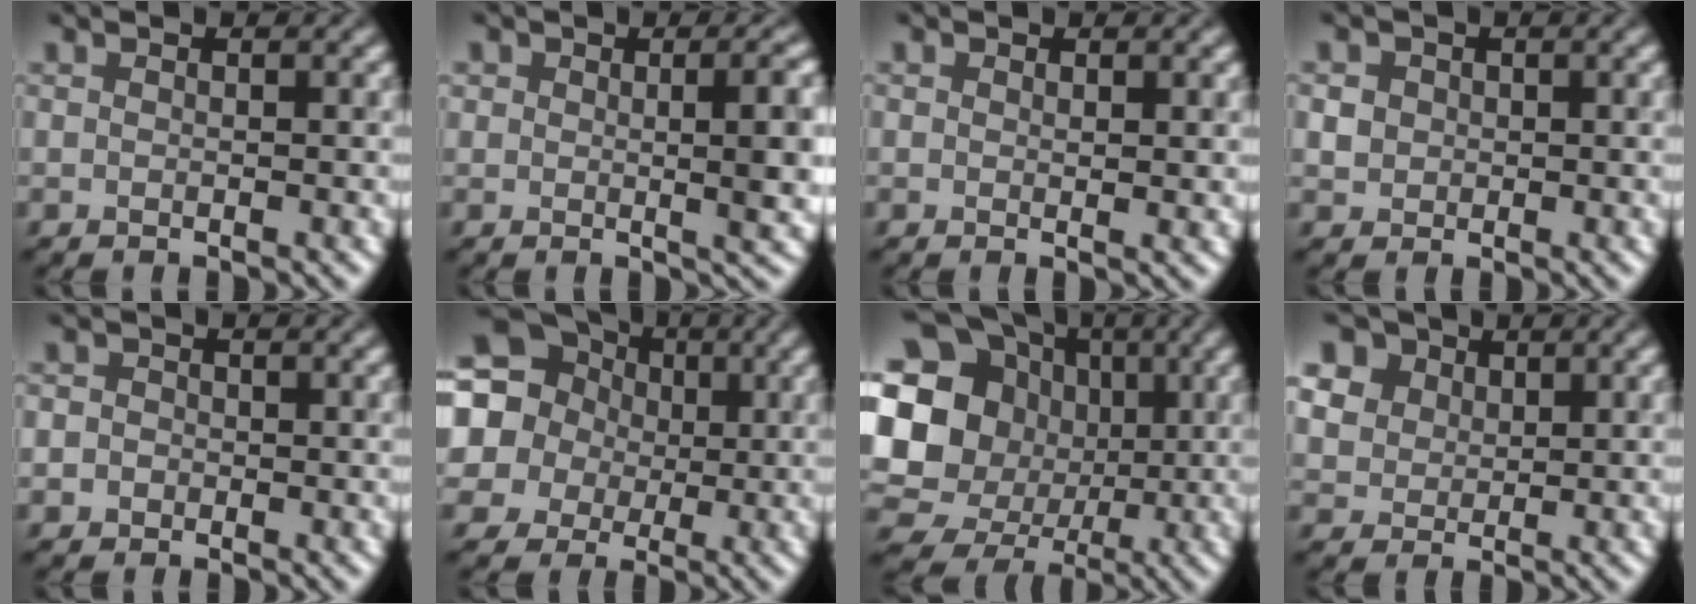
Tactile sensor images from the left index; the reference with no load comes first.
{"total": 4.5, "force": [0.7, 1.4, 4.2], "torque": [-0.047, 0.001, 0.009]}
{"total": 0.7, "force": [0.3, 0.3, 0.6], "torque": [-0.006, -0.004, 0.005]}
{"total": 2.1, "force": [0.6, 1.9, 0.8], "torque": [-0.018, 0.008, 0.014]}
{"total": 2.2, "force": [0.2, 2.1, 0.8], "torque": [0.011, 0.012, -0.023]}
{"total": 17.3, "force": [4.2, 15.5, 6.4], "torque": [-0.178, 0.018, 0.035]}
{"total": 20.8, "force": [1.8, 18.9, 8.6], "torque": [-0.204, 0.017, -0.003]}
{"total": 10.6, "force": [5.8, 7.6, 4.8], "torque": [-0.128, 0.031, 0.089]}